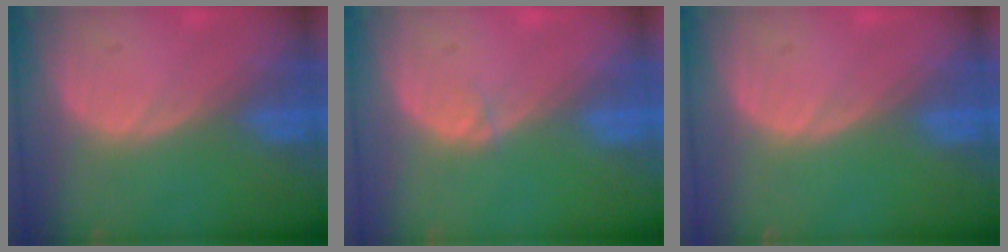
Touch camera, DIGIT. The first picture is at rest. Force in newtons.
{"total": 0.5, "press": 0.5, "slide": 0.1}
{"total": 0.0}